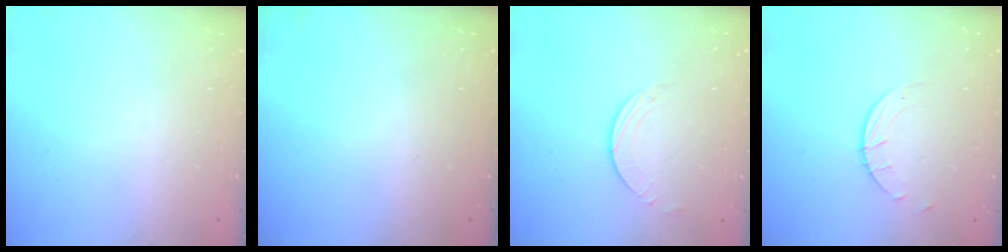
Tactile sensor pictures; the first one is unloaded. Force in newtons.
{"total": 0.0}
{"total": 2.0, "press": 2.0, "slide": 0.2}
{"total": 2.7, "press": 2.7, "slide": 0.3}